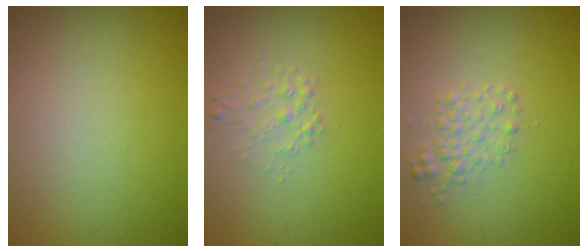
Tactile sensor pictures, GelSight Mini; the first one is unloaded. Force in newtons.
{"total": 1.4, "press": 1.4, "slide": 0.0}
{"total": 1.6, "press": 1.6, "slide": 0.0}